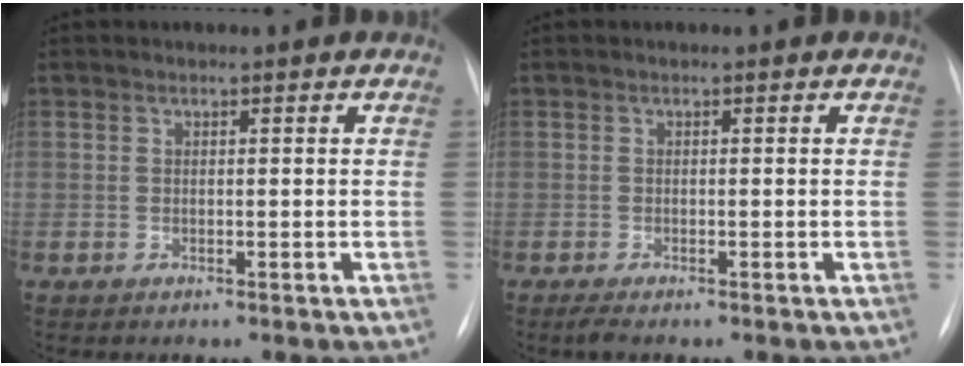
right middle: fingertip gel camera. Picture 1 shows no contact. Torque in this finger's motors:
{"motor_torque": [0.08, -0.11, 0.00, 0.00]}